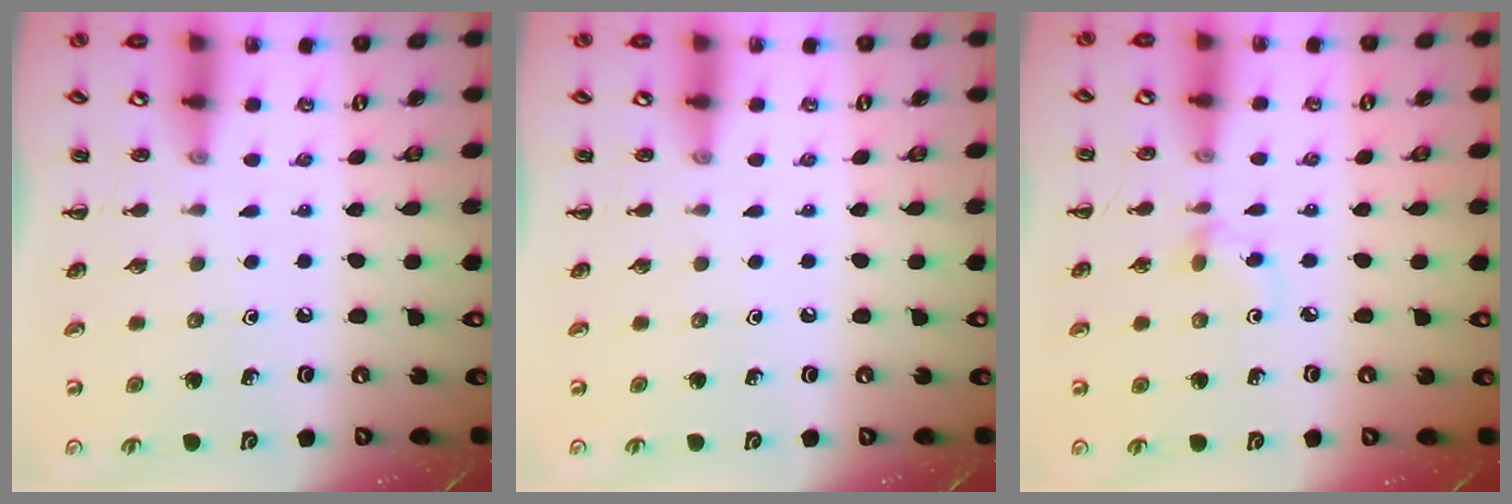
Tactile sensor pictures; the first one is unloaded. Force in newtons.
{"total": 0.0}
{"total": 3.7, "press": 3.4, "slide": 1.5}